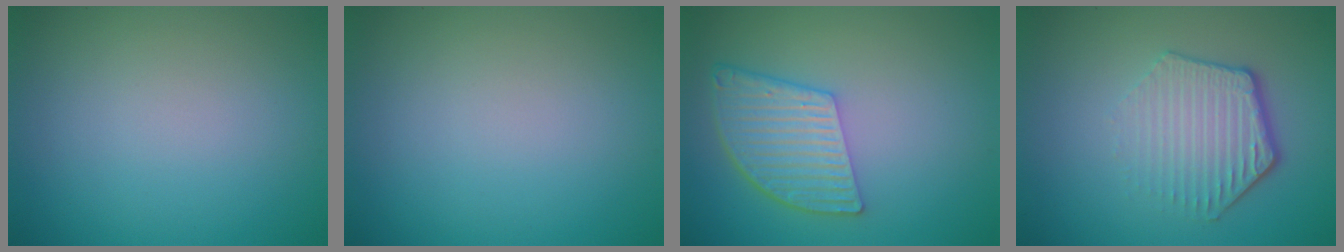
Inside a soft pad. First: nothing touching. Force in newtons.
{"total": 0.0}
{"total": 5.6, "press": 4.1, "slide": 3.8}
{"total": 4.2, "press": 3.2, "slide": 2.7}